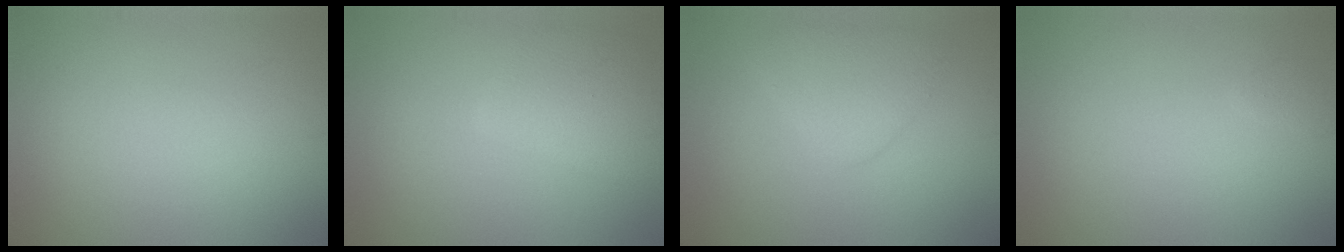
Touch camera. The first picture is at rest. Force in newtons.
{"total": 3.9, "press": 3.9, "slide": 0.3}
{"total": 3.0, "press": 3.0, "slide": 0.0}
{"total": 0.5, "press": 0.5, "slide": 0.0}